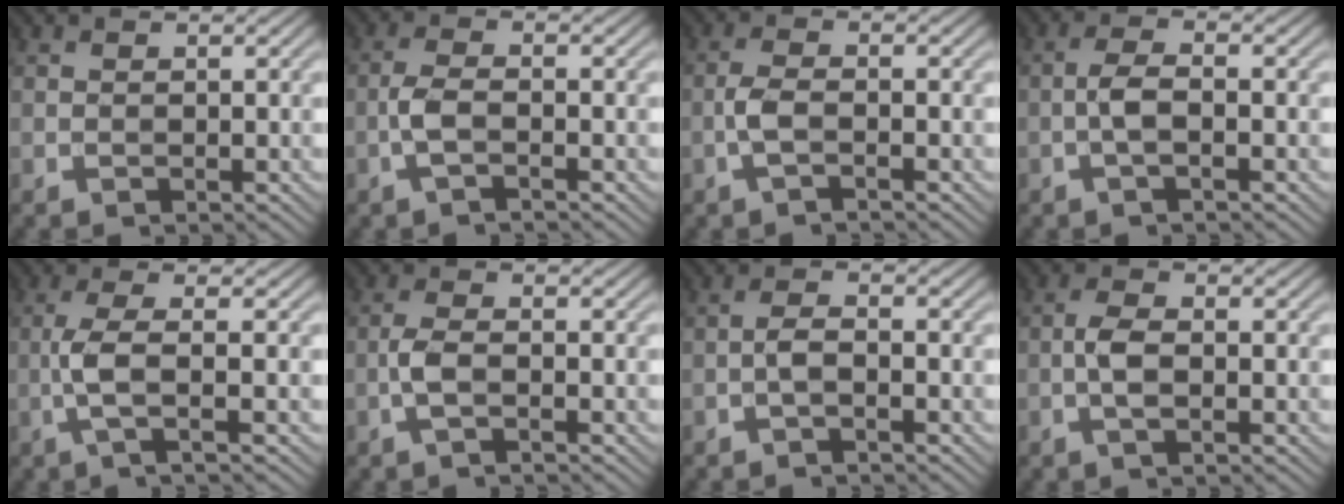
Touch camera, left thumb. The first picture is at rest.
{"total": 3.0, "force": [-1.3, 0.9, 2.5], "torque": [-0.062, 0.004, -0.034]}
{"total": 2.7, "force": [-1.2, 0.8, 2.3], "torque": [-0.056, 0.004, -0.033]}
{"total": 3.0, "force": [-0.9, 0.8, 2.7], "torque": [-0.060, 0.006, -0.026]}
{"total": 4.3, "force": [-0.9, 0.6, 4.1], "torque": [-0.087, 0.008, -0.029]}
{"total": 2.9, "force": [-1.1, 0.8, 2.5], "torque": [-0.061, 0.004, -0.031]}
{"total": 2.1, "force": [-1.0, 0.6, 1.7], "torque": [-0.035, 0.007, -0.026]}
{"total": 3.2, "force": [-0.7, 1.2, 2.9], "torque": [-0.065, 0.004, -0.021]}